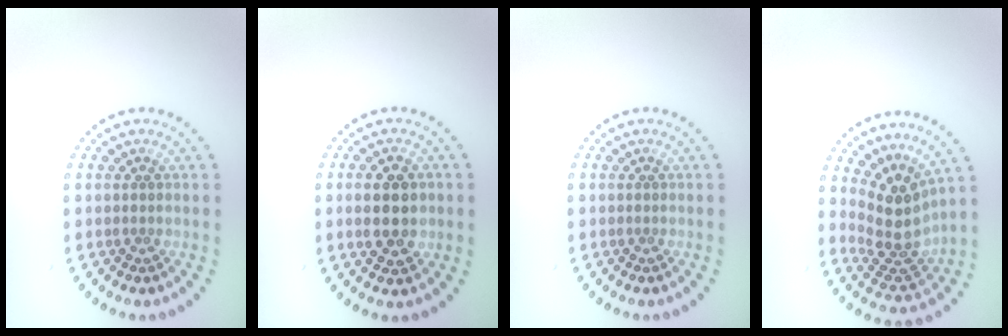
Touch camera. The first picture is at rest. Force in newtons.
{"total": 5.0, "press": 5.0, "slide": 0.2}
{"total": 0.0}
{"total": 4.2, "press": 3.1, "slide": 2.9}